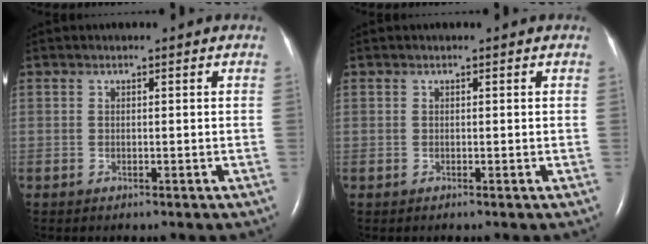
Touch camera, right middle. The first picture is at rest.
{"total": 0.0}